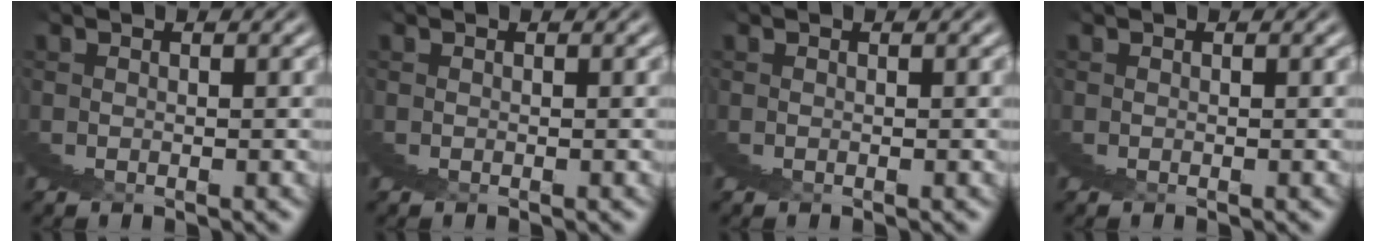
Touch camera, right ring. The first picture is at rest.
{"total": 0.0}
{"total": 0.0}
{"total": 0.0}